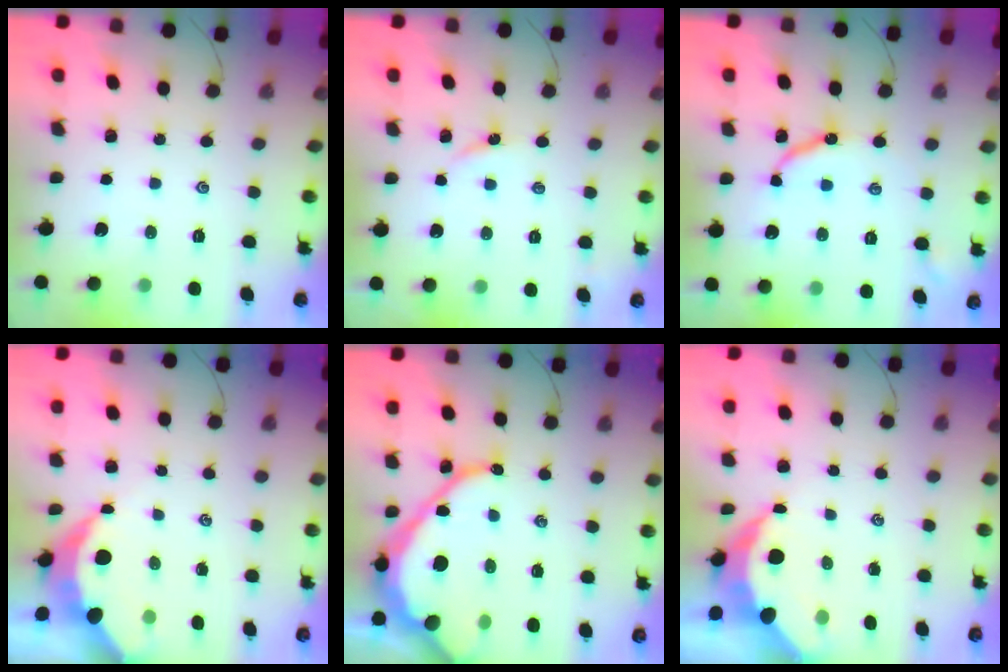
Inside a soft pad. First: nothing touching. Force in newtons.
{"total": 2.8, "press": 2.7, "slide": 0.4}
{"total": 9.4, "press": 9.4, "slide": 0.8}
{"total": 5.4, "press": 5.3, "slide": 0.8}
{"total": 18.9, "press": 18.8, "slide": 2.2}
{"total": 7.9, "press": 7.8, "slide": 1.1}